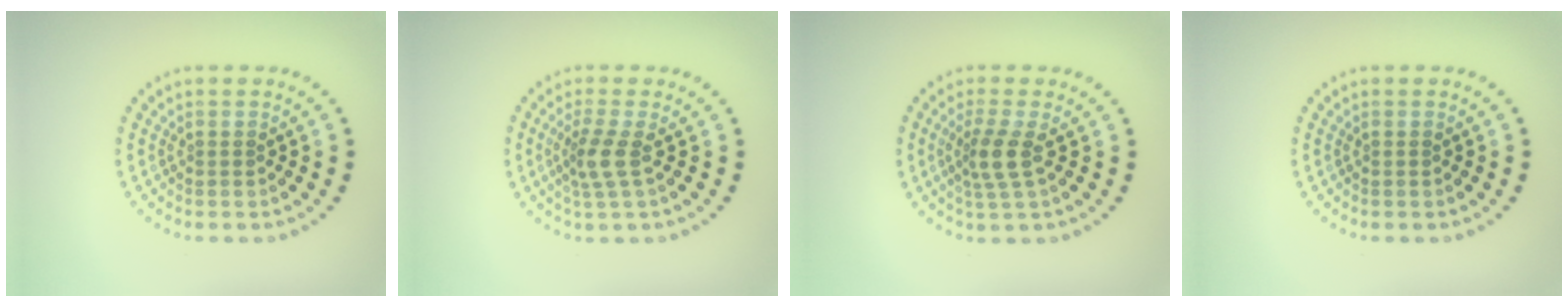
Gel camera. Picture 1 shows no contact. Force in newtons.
{"total": 2.5, "press": 1.9, "slide": 1.6}
{"total": 2.7, "press": 2.0, "slide": 1.7}
{"total": 0.0}